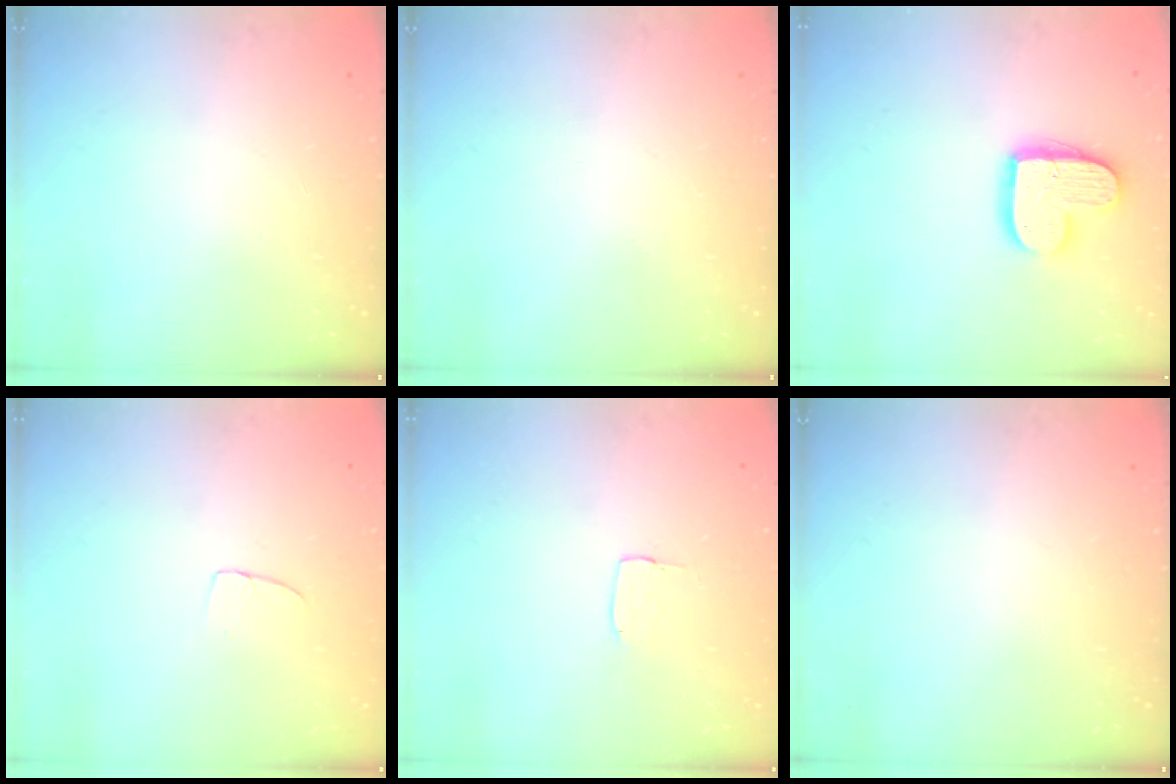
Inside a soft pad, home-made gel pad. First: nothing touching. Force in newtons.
{"total": 0.0}
{"total": 13.8, "press": 13.8, "slide": 0.9}
{"total": 3.7, "press": 3.7, "slide": 0.2}
{"total": 3.1, "press": 3.1, "slide": 0.2}
{"total": 0.0}